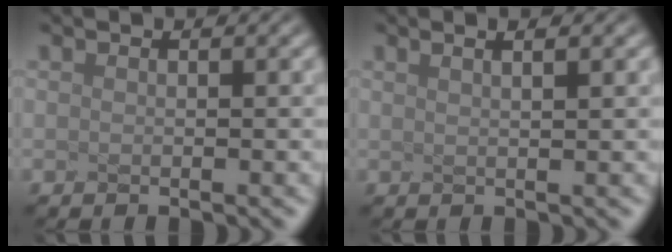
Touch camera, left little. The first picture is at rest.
{"total": 2.0, "force": [1.2, 0.6, 1.5], "torque": [-0.019, 0.026, 0.008]}